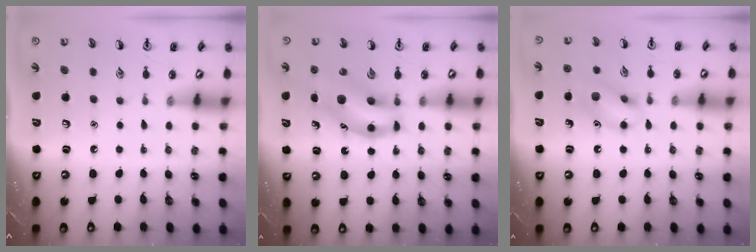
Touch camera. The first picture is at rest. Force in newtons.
{"total": 10.9, "press": 10.6, "slide": 2.9}
{"total": 10.8, "press": 10.8, "slide": 0.6}